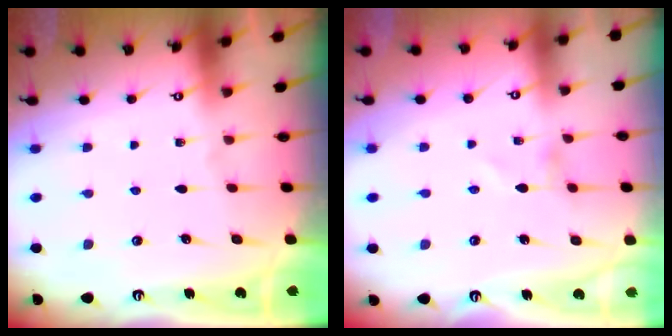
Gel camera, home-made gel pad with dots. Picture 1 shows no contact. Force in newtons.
{"total": 0.8, "press": 0.7, "slide": 0.3}